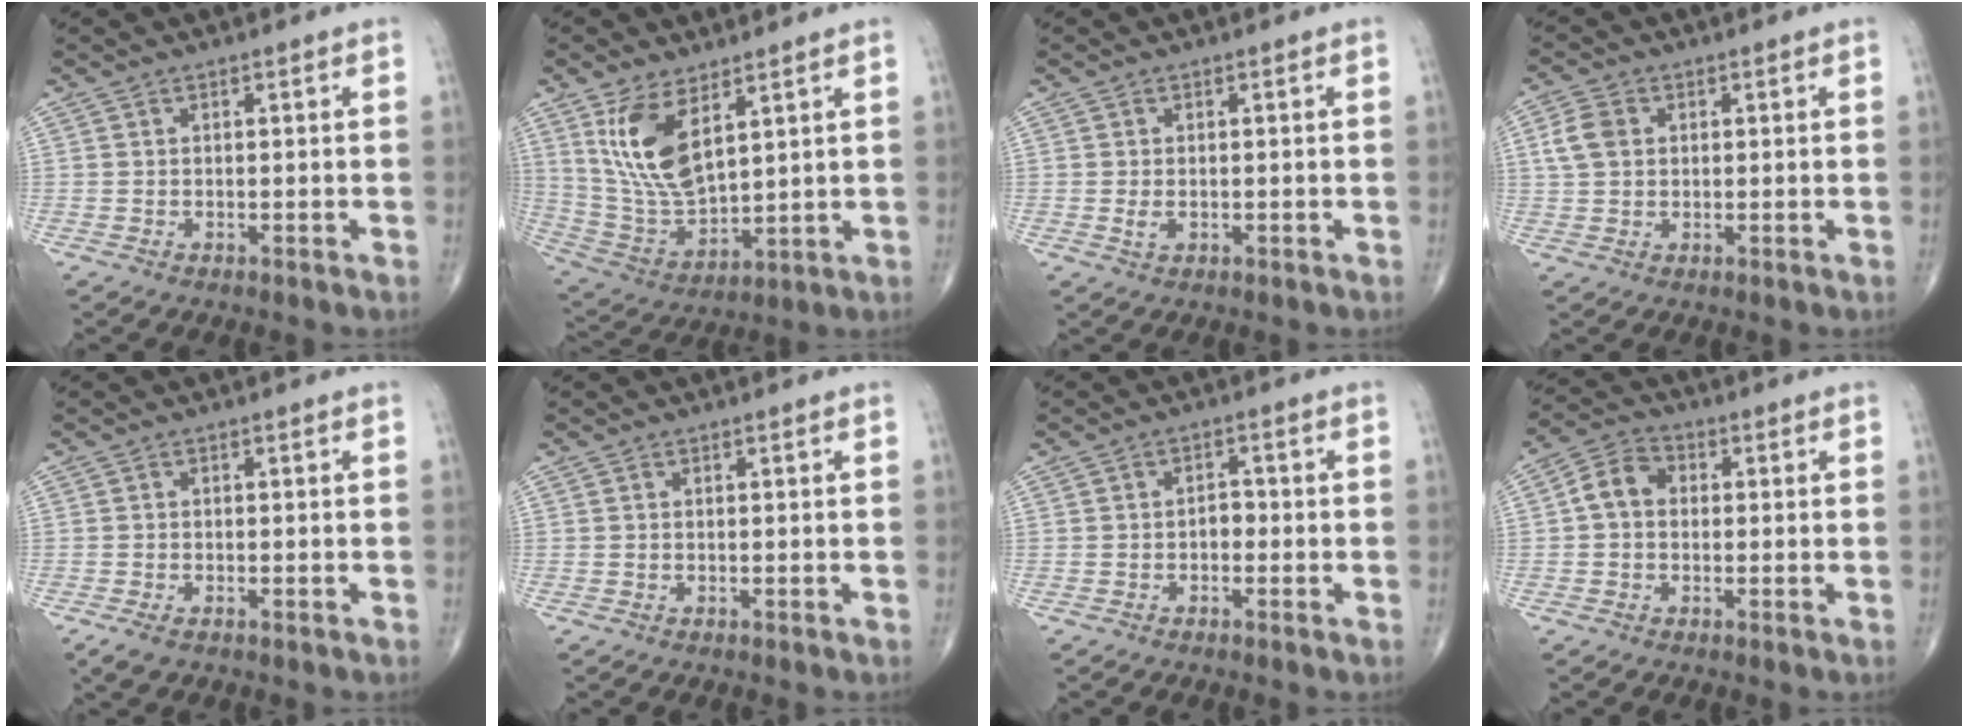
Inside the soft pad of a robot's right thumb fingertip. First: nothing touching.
{"total": 13.5, "force": [6.1, 6.2, 10.3], "torque": [-0.197, -0.029, 0.139]}
{"total": 1.7, "force": [-0.2, 1.0, 1.3], "torque": [-0.025, 0.000, -0.002]}
{"total": 5.0, "force": [1.1, 3.8, 3.0], "torque": [-0.059, 0.006, 0.019]}
{"total": 2.5, "force": [-1.4, 1.2, 1.6], "torque": [-0.037, -0.004, -0.023]}
{"total": 0.0}
{"total": 2.2, "force": [-0.7, 1.5, 1.4], "torque": [-0.007, 0.011, -0.017]}
{"total": 6.0, "force": [0.2, 4.6, 3.8], "torque": [-0.060, 0.021, -0.006]}